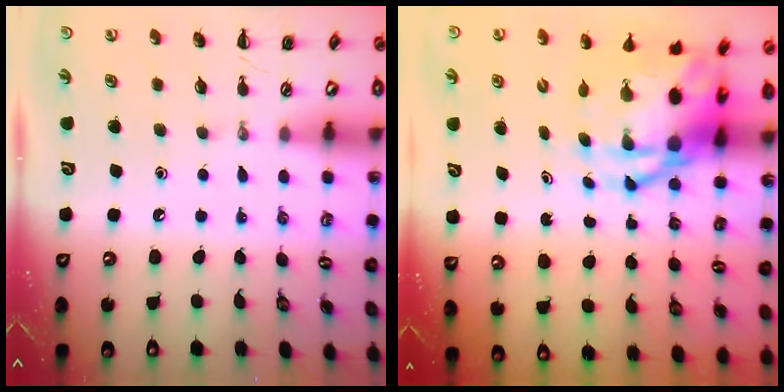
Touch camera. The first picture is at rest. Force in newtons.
{"total": 9.1, "press": 8.8, "slide": 2.6}